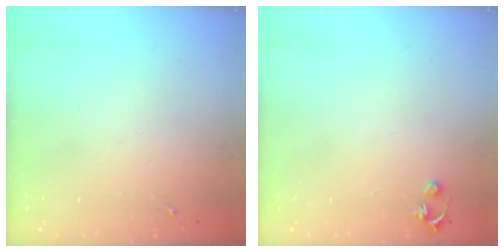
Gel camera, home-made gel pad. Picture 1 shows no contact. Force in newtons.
{"total": 3.5, "press": 3.5, "slide": 0.3}